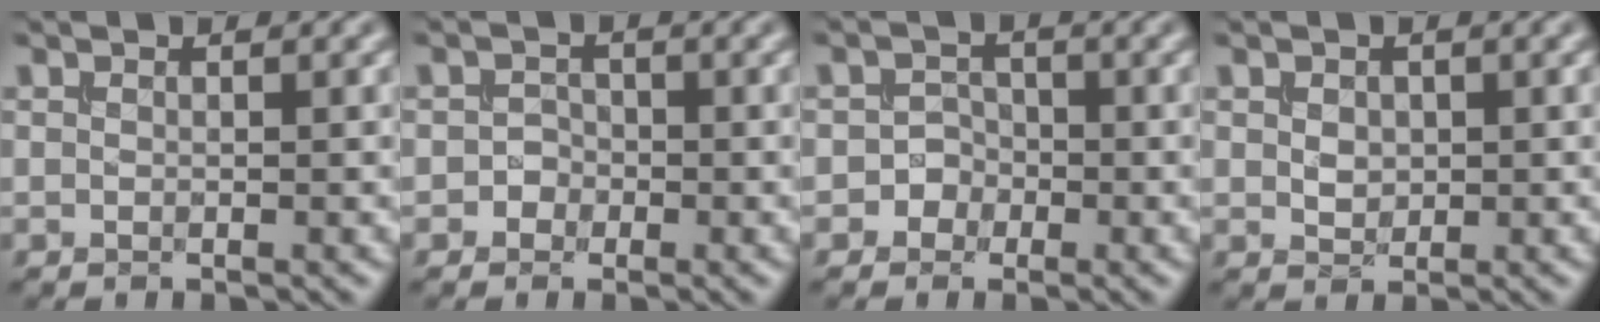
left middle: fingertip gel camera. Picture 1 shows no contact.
{"total": 1.2, "force": [-0.6, 1.1, 0.1], "torque": [0.005, 0.004, -0.013]}
{"total": 1.7, "force": [-0.7, 1.5, 0.1], "torque": [0.020, 0.007, -0.021]}
{"total": 1.4, "force": [0.2, 1.1, 0.8], "torque": [-0.019, -0.002, 0.006]}